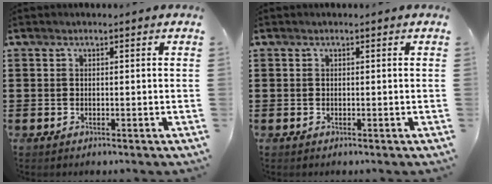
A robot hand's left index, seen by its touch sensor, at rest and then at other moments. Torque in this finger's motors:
{"motor_torque": [0.00, 0.00, 0.00, 0.00]}